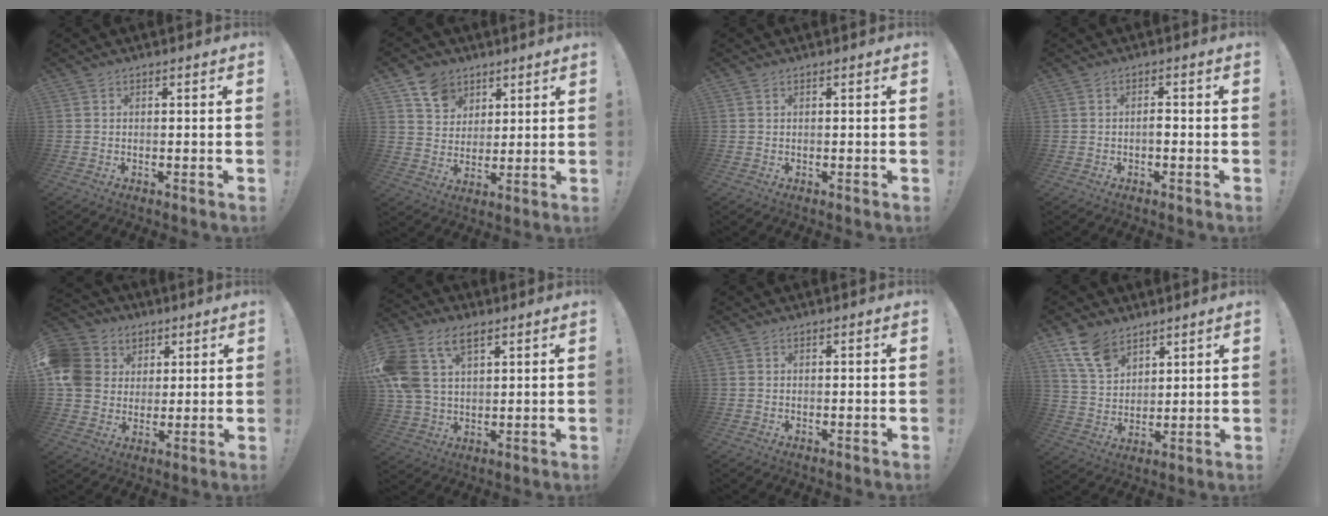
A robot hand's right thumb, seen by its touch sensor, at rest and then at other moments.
{"total": 9.5, "force": [5.9, 7.2, 2.2], "torque": [-0.030, -0.041, 0.116]}
{"total": 0.0}
{"total": 1.7, "force": [-0.8, 1.2, 0.9], "torque": [-0.018, 0.006, -0.015]}
{"total": 13.0, "force": [3.3, 11.6, 5.0], "torque": [-0.094, -0.009, 0.069]}
{"total": 15.5, "force": [7.2, 9.8, 9.7], "torque": [-0.201, -0.023, 0.136]}
{"total": 0.0}
{"total": 11.7, "force": [7.8, 7.1, 5.1], "torque": [-0.097, -0.037, 0.154]}